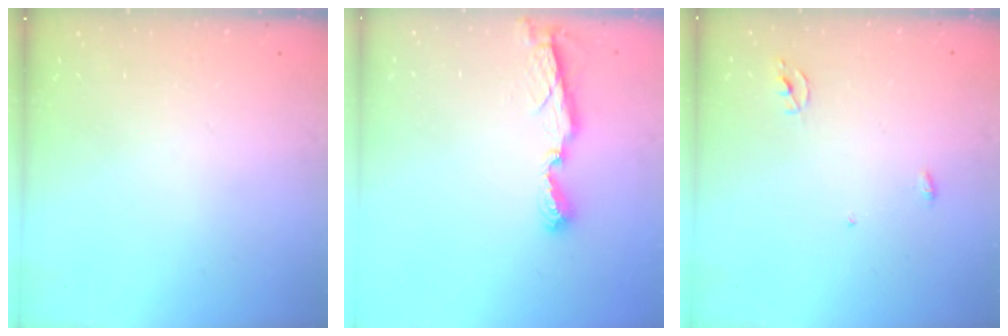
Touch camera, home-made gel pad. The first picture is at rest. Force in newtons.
{"total": 7.8, "press": 7.8, "slide": 0.5}
{"total": 2.3, "press": 2.3, "slide": 0.1}